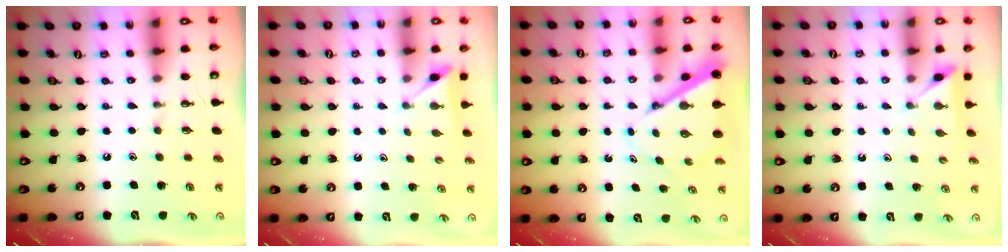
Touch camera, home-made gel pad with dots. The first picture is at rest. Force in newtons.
{"total": 2.5, "press": 2.5, "slide": 0.3}
{"total": 6.9, "press": 6.9, "slide": 0.5}
{"total": 2.5, "press": 2.5, "slide": 0.3}